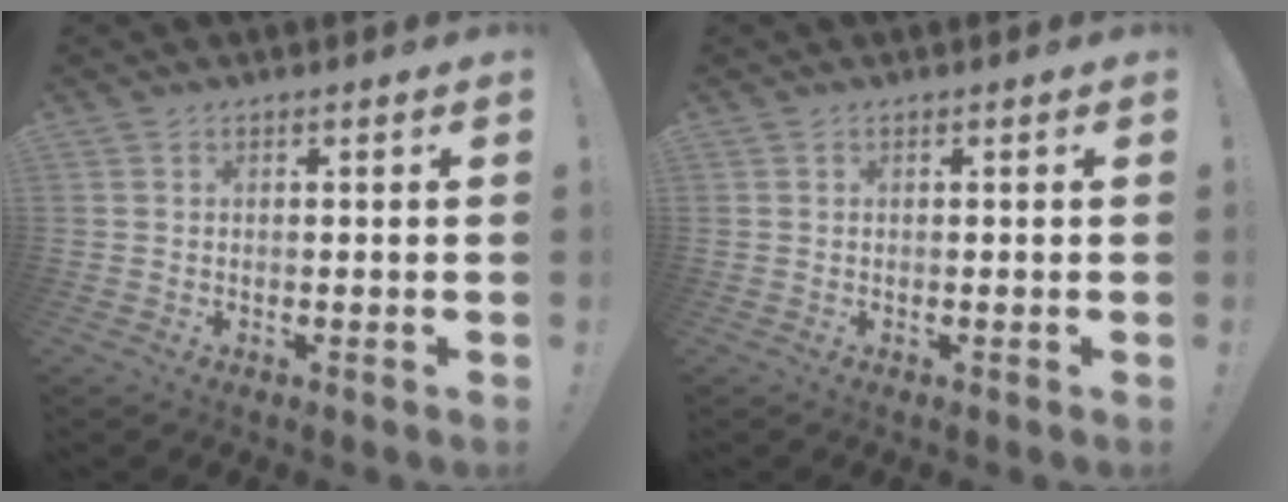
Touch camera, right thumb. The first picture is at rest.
{"total": 0.0}